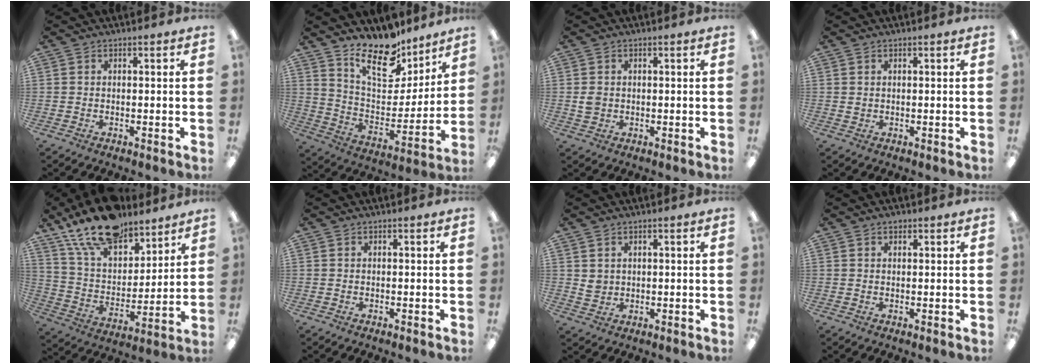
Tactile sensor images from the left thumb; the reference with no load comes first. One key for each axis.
{"total": 18.4, "fx": 14.3, "fy": 7.8, "fz": 8.5, "tx": -0.151, "ty": -0.096, "tz": 0.253}
{"total": 2.3, "fx": 0.2, "fy": 2.0, "fz": 1.2, "tx": -0.014, "ty": 0.001, "tz": 0.001}
{"total": 0.7, "fx": 0.4, "fy": 0.5, "fz": 0.3, "tx": -0.006, "ty": 0.003, "tz": 0.008}
{"total": 18.7, "fx": 14.6, "fy": 8.4, "fz": 8.2, "tx": -0.164, "ty": -0.081, "tz": 0.264}
{"total": 0.0}
{"total": 2.6, "fx": 1.4, "fy": 2.1, "fz": 0.7, "tx": -0.008, "ty": -0.001, "tz": 0.026}
{"total": 1.2, "fx": 0.9, "fy": 0.5, "fz": 0.5, "tx": -0.004, "ty": -0.002, "tz": 0.015}